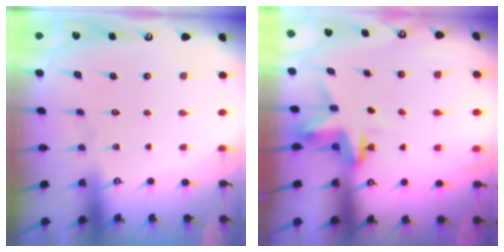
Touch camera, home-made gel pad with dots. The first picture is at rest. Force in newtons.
{"total": 3.6, "press": 3.6, "slide": 0.2}